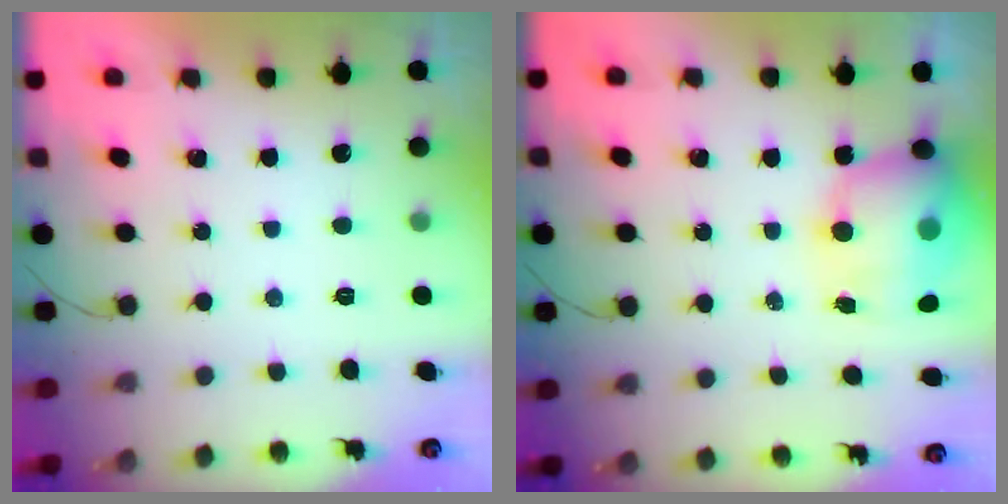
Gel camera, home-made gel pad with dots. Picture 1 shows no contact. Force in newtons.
{"total": 13.5, "press": 13.1, "slide": 3.4}